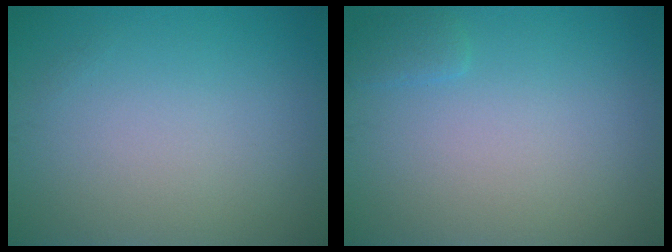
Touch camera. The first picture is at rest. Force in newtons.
{"total": 0.9, "press": 0.9, "slide": 0.1}